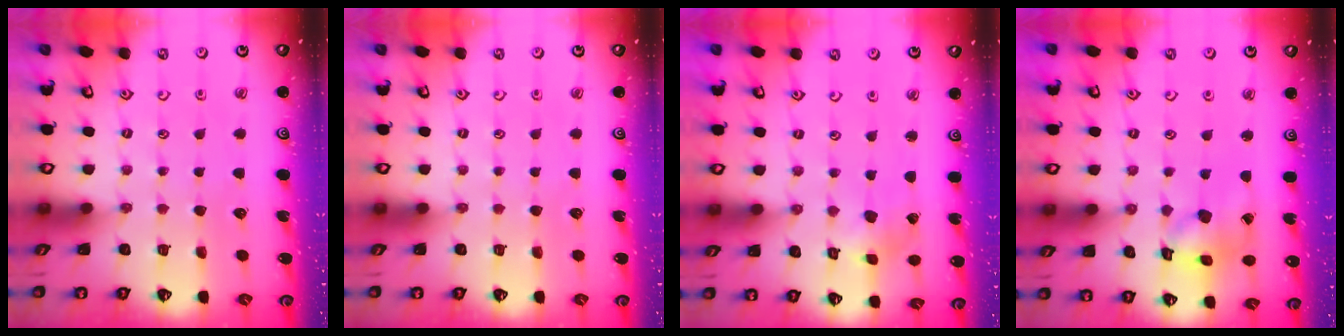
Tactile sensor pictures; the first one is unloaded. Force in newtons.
{"total": 0.0}
{"total": 1.5, "press": 1.5, "slide": 0.3}
{"total": 11.4, "press": 11.3, "slide": 1.4}